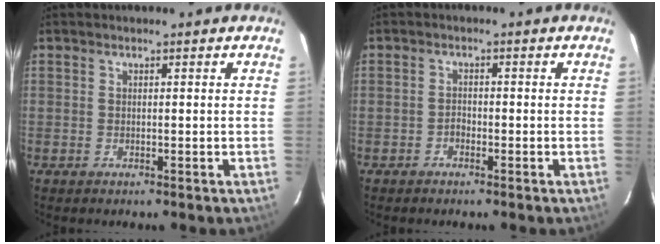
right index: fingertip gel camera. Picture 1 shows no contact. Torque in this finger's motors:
{"motor_torque": [0.19, 0.17, 0.02, -0.03]}